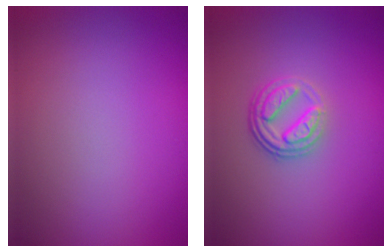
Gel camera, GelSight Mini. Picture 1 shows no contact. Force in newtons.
{"total": 3.8, "press": 2.8, "slide": 2.6}